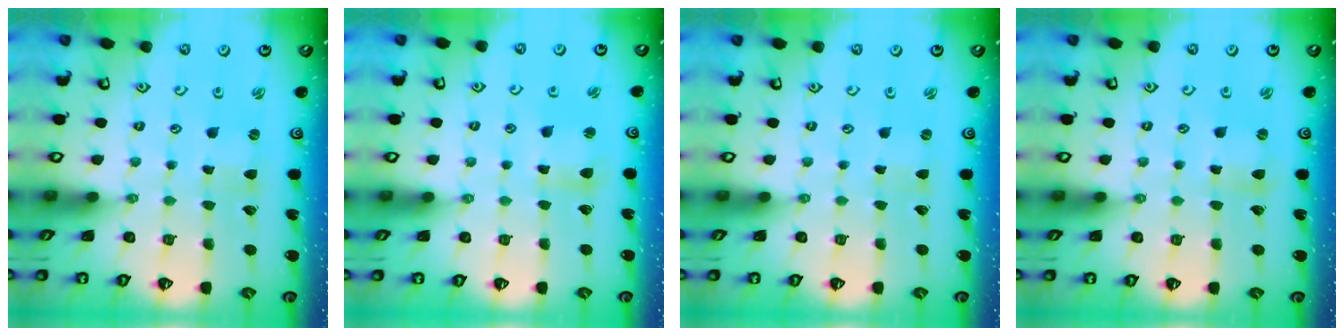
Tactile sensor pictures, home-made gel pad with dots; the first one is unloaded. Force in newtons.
{"total": 4.6, "press": 4.6, "slide": 0.4}
{"total": 0.0}
{"total": 1.6, "press": 1.6, "slide": 0.3}